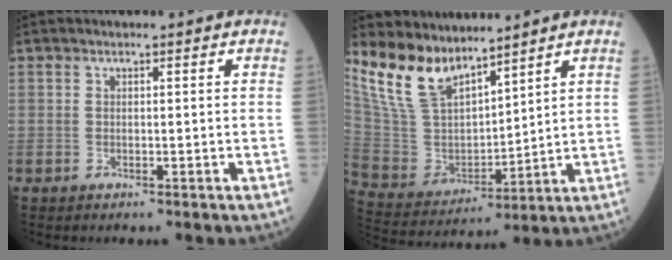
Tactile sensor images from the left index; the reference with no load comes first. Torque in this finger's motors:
{"motor_torque": [1.10, -1.04, 0.61, 0.15]}